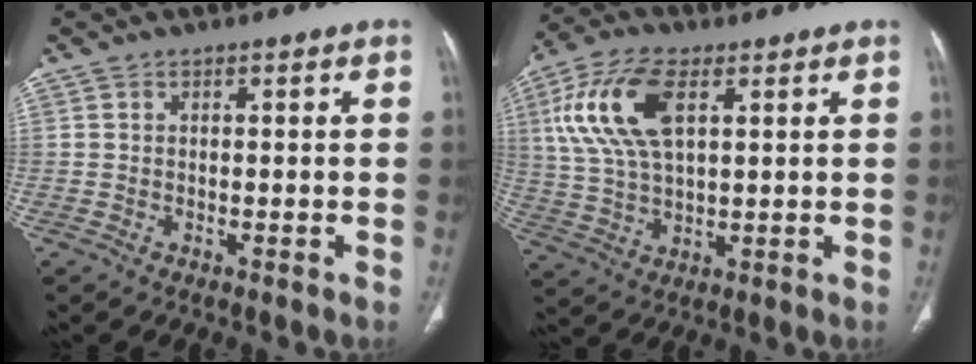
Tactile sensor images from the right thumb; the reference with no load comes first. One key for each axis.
{"total": 14.3, "fx": 4.8, "fy": 7.1, "fz": 11.5, "tx": -0.242, "ty": 0.004, "tz": 0.095}